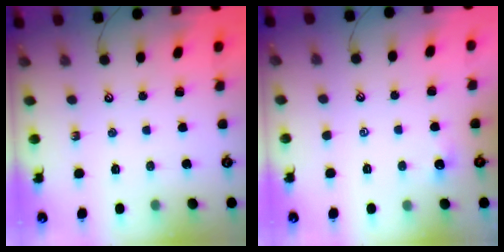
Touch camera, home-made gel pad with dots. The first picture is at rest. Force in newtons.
{"total": 0.5, "press": 0.4, "slide": 0.3}